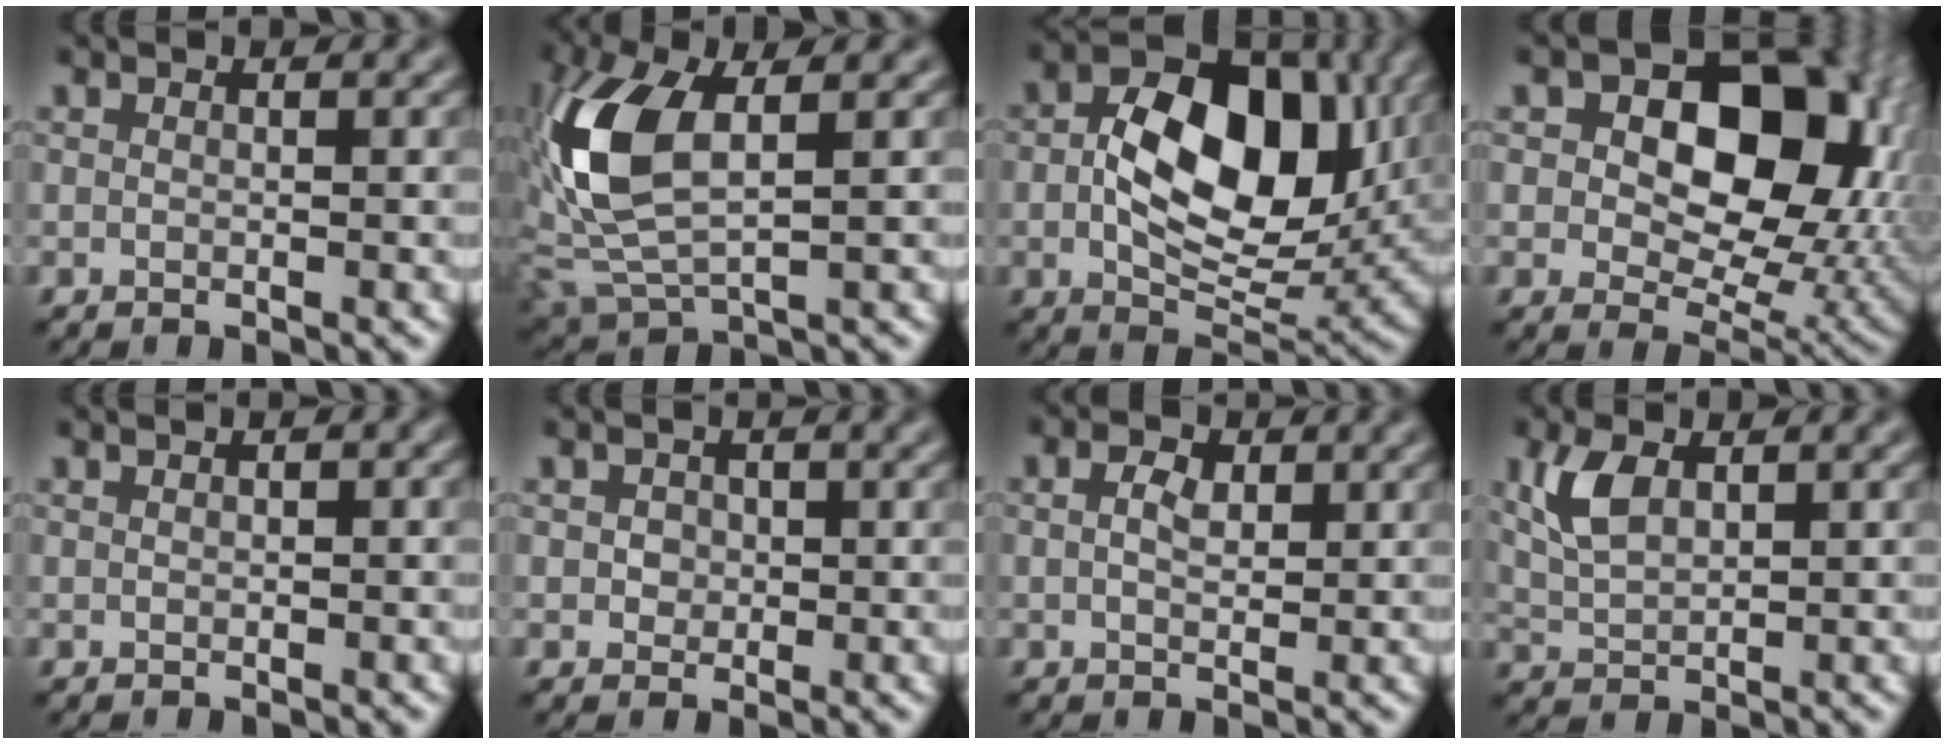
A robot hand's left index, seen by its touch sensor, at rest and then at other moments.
{"total": 9.1, "force": [0.9, 4.5, 7.8], "torque": [-0.193, 0.004, 0.015]}
{"total": 11.8, "force": [1.0, 7.0, 9.5], "torque": [-0.147, 0.005, 0.019]}
{"total": 13.6, "force": [3.5, 8.8, 9.8], "torque": [-0.116, 0.000, 0.052]}
{"total": 0.8, "force": [0.3, 0.3, 0.6], "torque": [-0.008, 0.001, 0.004]}
{"total": 1.3, "force": [0.2, 1.2, 0.5], "torque": [-0.005, 0.000, 0.003]}
{"total": 2.4, "force": [0.8, 1.5, 1.7], "torque": [-0.029, 0.003, 0.004]}
{"total": 3.8, "force": [1.6, 2.0, 2.8], "torque": [-0.067, 0.007, 0.034]}